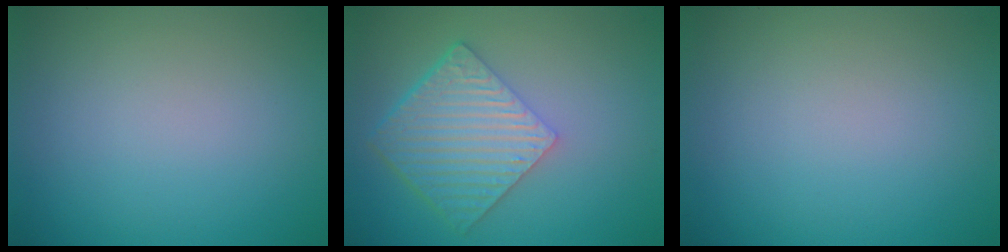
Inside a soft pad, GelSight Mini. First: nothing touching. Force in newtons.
{"total": 6.5, "press": 4.6, "slide": 4.6}
{"total": 0.0}